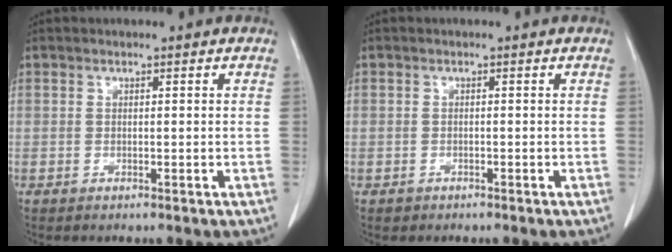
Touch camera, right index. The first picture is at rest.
{"total": 1.0, "force": [-0.6, 0.8, -0.1], "torque": [-0.005, 0.003, -0.010]}